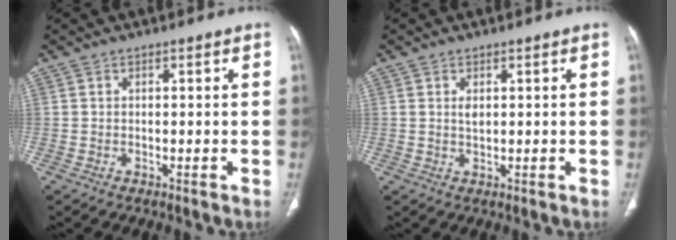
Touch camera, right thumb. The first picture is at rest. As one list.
[{"total": 1.6, "force": [0.5, 0.8, 1.2], "torque": [-0.022, -0.002, 0.013]}]